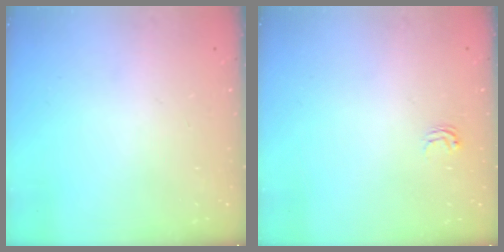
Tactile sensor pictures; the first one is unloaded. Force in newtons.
{"total": 2.1, "press": 2.1, "slide": 0.2}